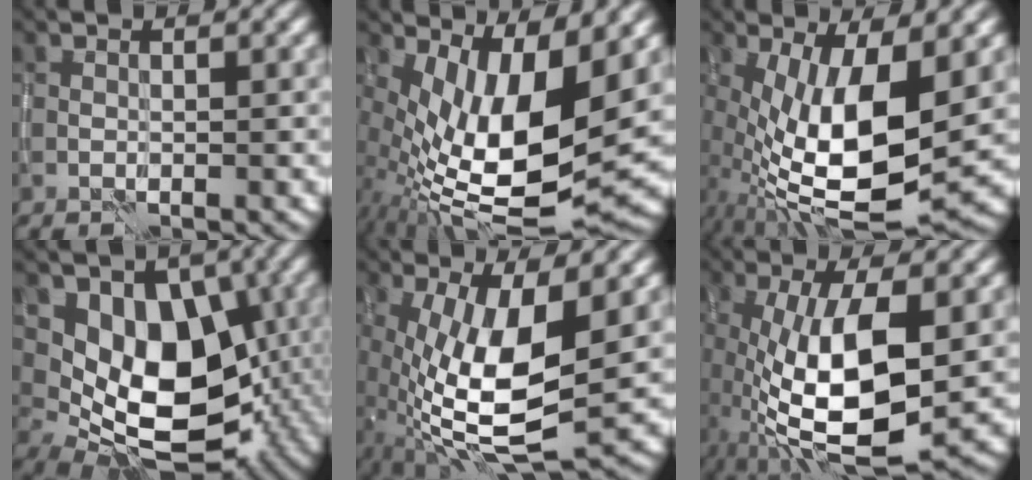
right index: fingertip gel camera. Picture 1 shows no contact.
{"total": 13.4, "force": [1.4, 5.1, 12.3], "torque": [-0.212, -0.017, 0.031]}
{"total": 12.5, "force": [-0.5, 4.6, 11.6], "torque": [-0.205, -0.018, -0.008]}
{"total": 11.3, "force": [0.6, 7.5, 8.5], "torque": [-0.115, -0.015, 0.015]}
{"total": 11.1, "force": [-0.8, 3.9, 10.4], "torque": [-0.199, -0.015, -0.013]}
{"total": 11.0, "force": [-1.1, 3.9, 10.2], "torque": [-0.198, -0.013, -0.018]}